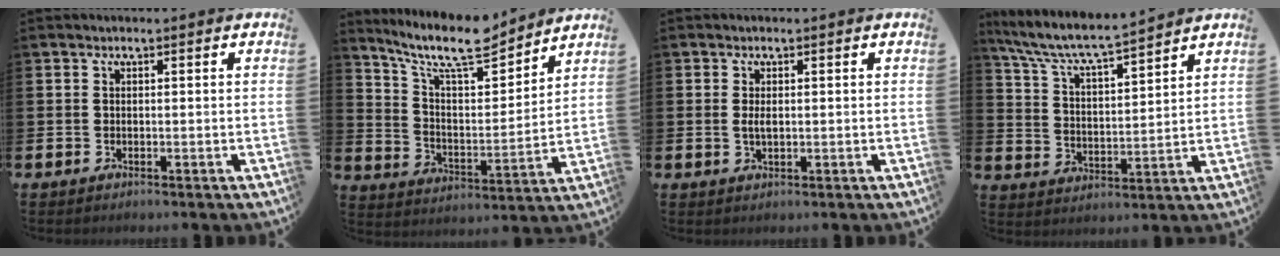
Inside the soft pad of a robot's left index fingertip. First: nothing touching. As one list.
[{"total": 10.7, "force": [9.4, 2.2, 4.6], "torque": [-0.112, -0.059, 0.164]}, {"total": 1.7, "force": [0.2, 0.8, 1.5], "torque": [-0.021, -0.001, 0.000]}, {"total": 7.1, "force": [6.6, 0.4, 2.4], "torque": [-0.077, -0.048, 0.112]}]